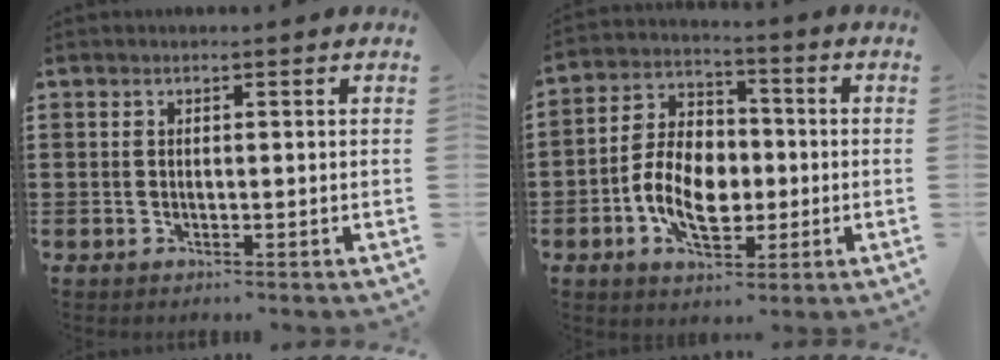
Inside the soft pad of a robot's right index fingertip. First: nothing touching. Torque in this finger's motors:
{"motor_torque": [2.14, 0.00, 0.45, 0.16]}